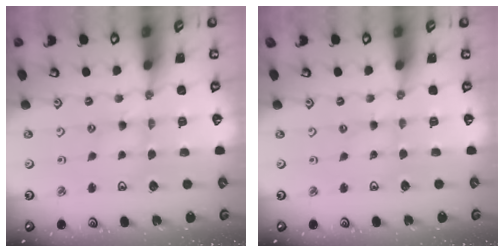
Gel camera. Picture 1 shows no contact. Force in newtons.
{"total": 0.0}